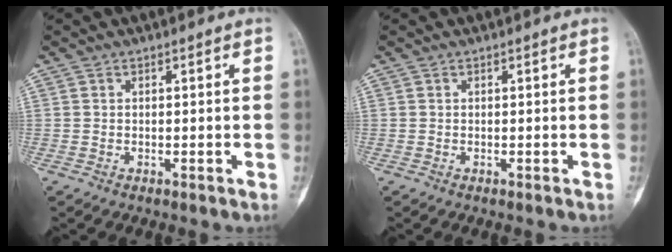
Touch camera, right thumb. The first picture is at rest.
{"total": 0.0}